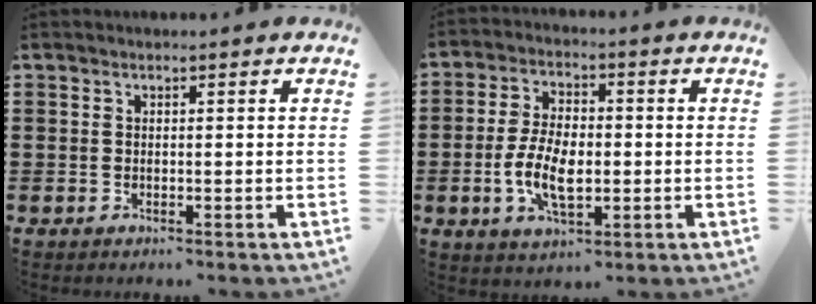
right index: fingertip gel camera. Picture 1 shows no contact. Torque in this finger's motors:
{"motor_torque": [1.37, 0.77, 0.34, 0.16]}